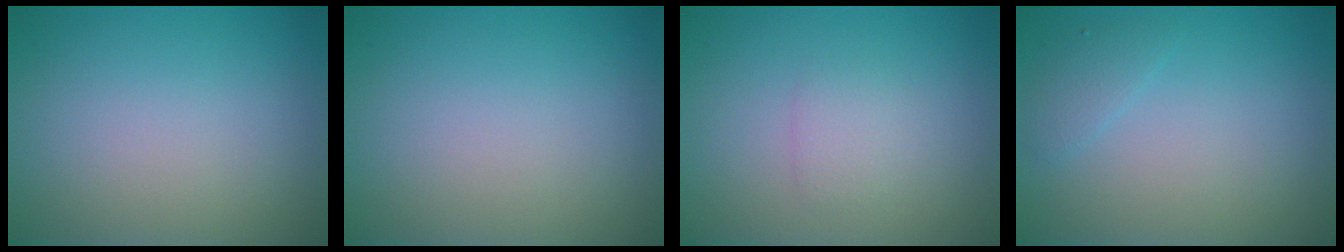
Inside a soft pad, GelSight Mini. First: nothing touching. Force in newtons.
{"total": 0.0}
{"total": 1.4, "press": 1.4, "slide": 0.0}
{"total": 1.2, "press": 1.2, "slide": 0.1}